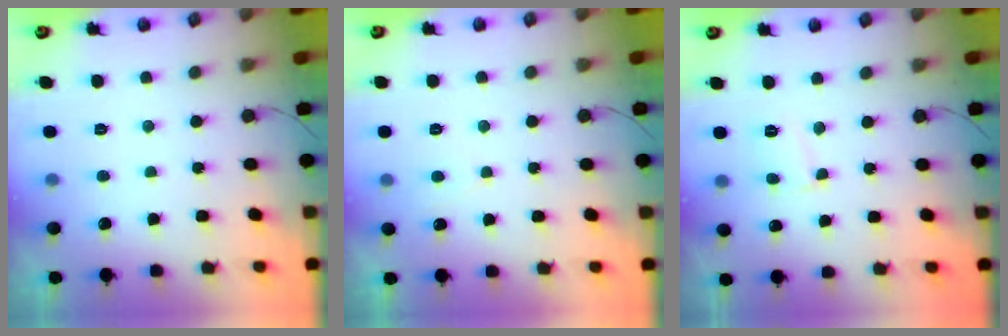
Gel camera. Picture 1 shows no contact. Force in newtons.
{"total": 2.4, "press": 2.4, "slide": 0.3}
{"total": 4.8, "press": 4.8, "slide": 0.2}